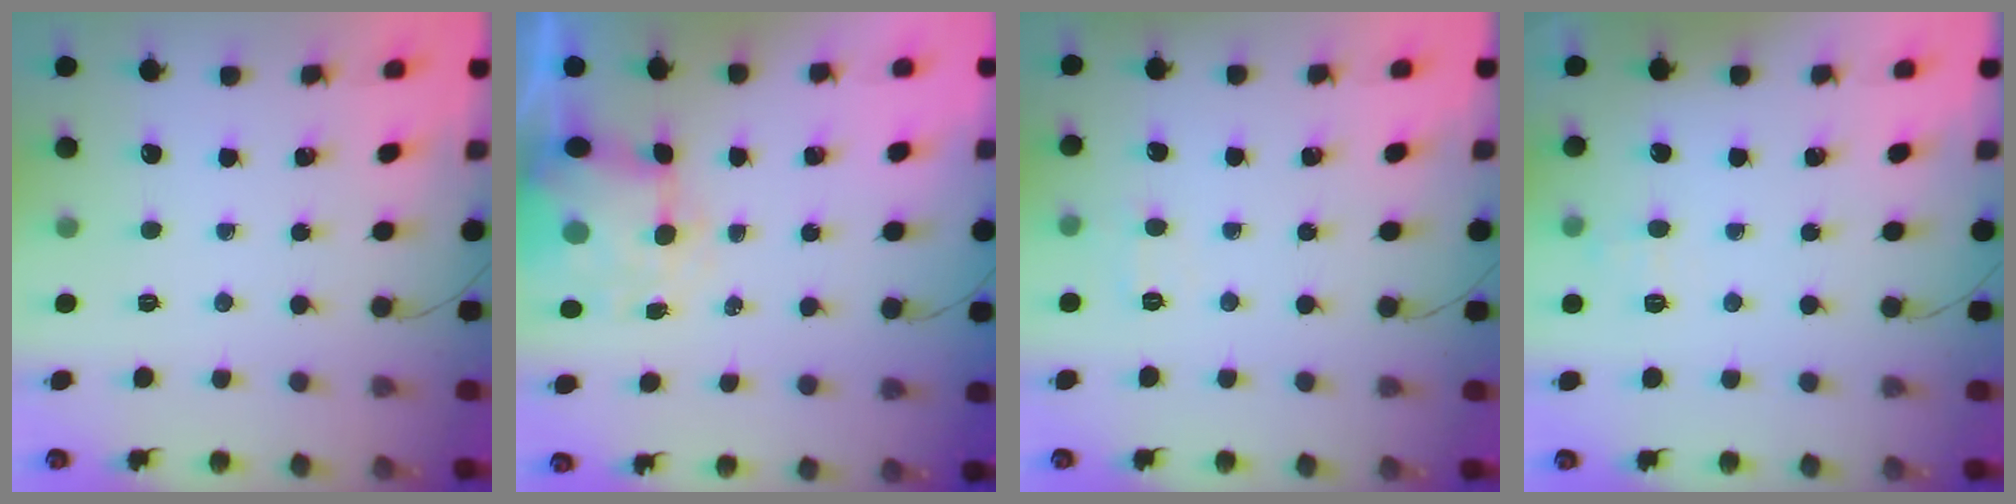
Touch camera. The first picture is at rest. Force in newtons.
{"total": 6.0, "press": 5.8, "slide": 1.6}
{"total": 5.0, "press": 4.9, "slide": 1.1}
{"total": 5.1, "press": 4.8, "slide": 1.5}